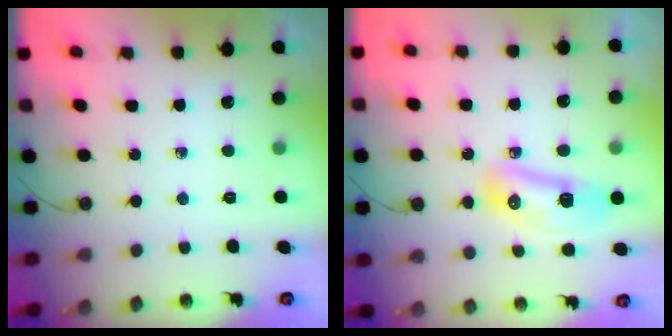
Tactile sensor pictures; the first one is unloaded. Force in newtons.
{"total": 9.9, "press": 9.8, "slide": 1.5}